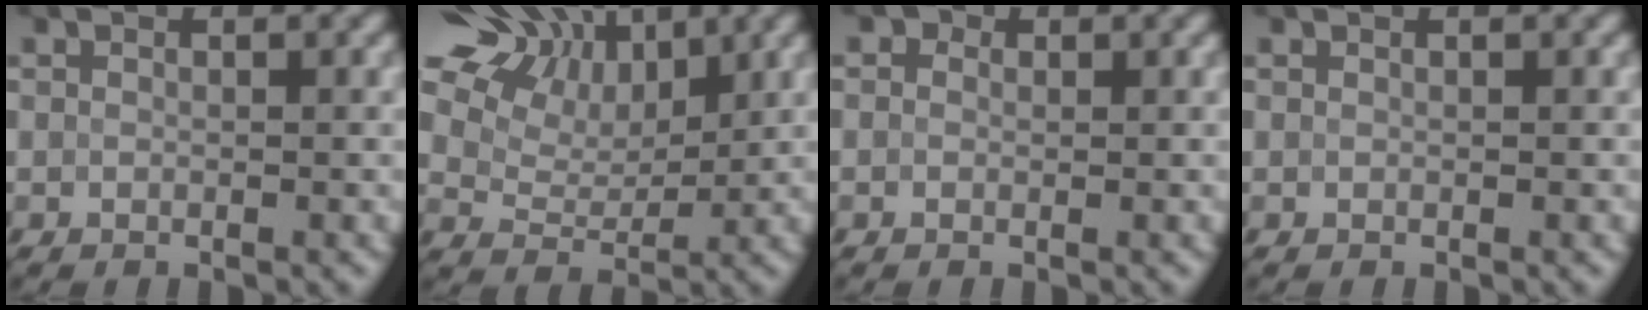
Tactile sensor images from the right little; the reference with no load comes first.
{"total": 9.3, "force": [4.9, 5.4, 5.7], "torque": [-0.122, 0.034, 0.061]}
{"total": 2.9, "force": [1.6, 2.1, 1.2], "torque": [-0.029, 0.014, 0.004]}
{"total": 0.0}